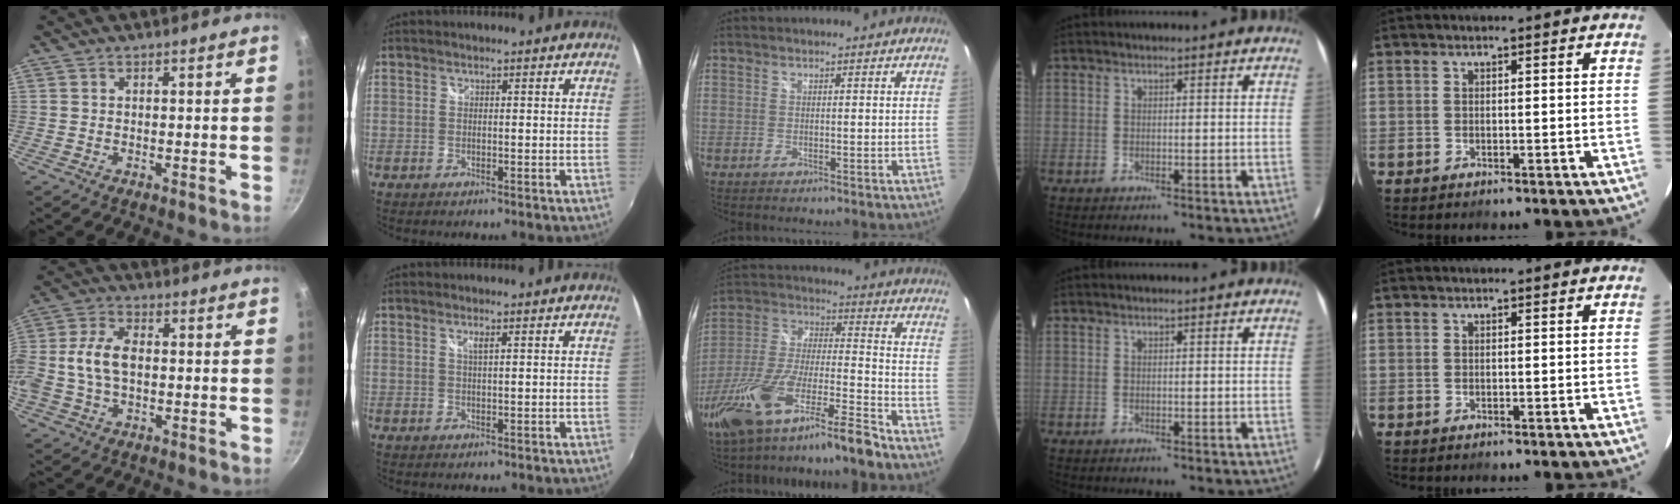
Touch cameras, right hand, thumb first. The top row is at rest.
{"thumb": {"total": 9.6, "force": [-0.4, 6.0, 7.5], "torque": [-0.149, 0.024, -0.018]}, "index": {"total": 1.3, "force": [0.6, 0.0, 1.1], "torque": [-0.020, 0.000, 0.010]}, "middle": {"total": 19.2, "force": [-13.5, 2.7, 13.3], "torque": [-0.272, -0.022, -0.249]}}